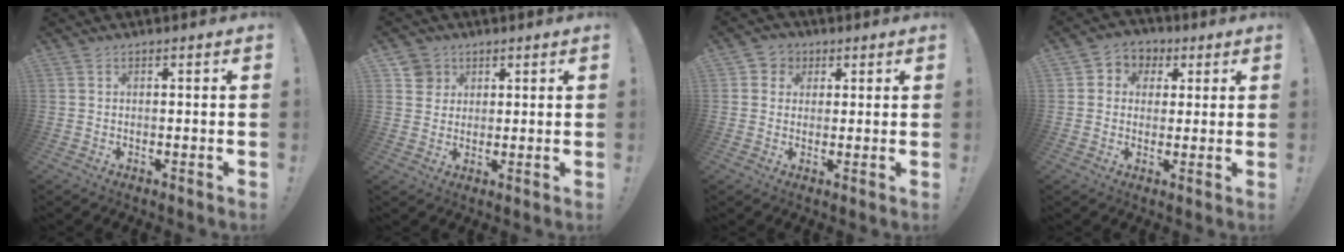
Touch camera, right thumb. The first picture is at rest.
{"total": 5.2, "force": [2.4, 4.5, 0.5], "torque": [-0.013, -0.006, 0.048]}
{"total": 4.3, "force": [0.8, 4.1, 1.0], "torque": [-0.015, 0.000, 0.014]}
{"total": 5.9, "force": [0.1, 5.7, 1.4], "torque": [-0.011, 0.006, 0.005]}